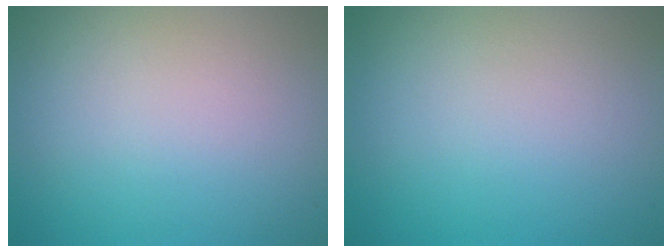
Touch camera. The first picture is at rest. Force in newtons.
{"total": 0.0}